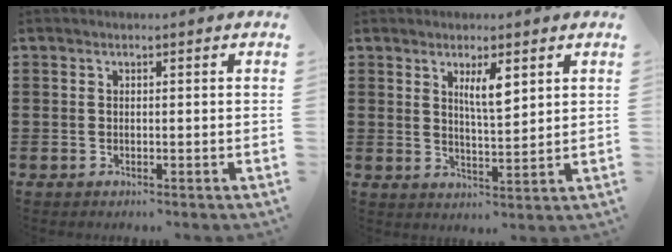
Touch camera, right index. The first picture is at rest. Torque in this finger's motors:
{"motor_torque": [0.43, -0.14, 0.27, 0.12]}